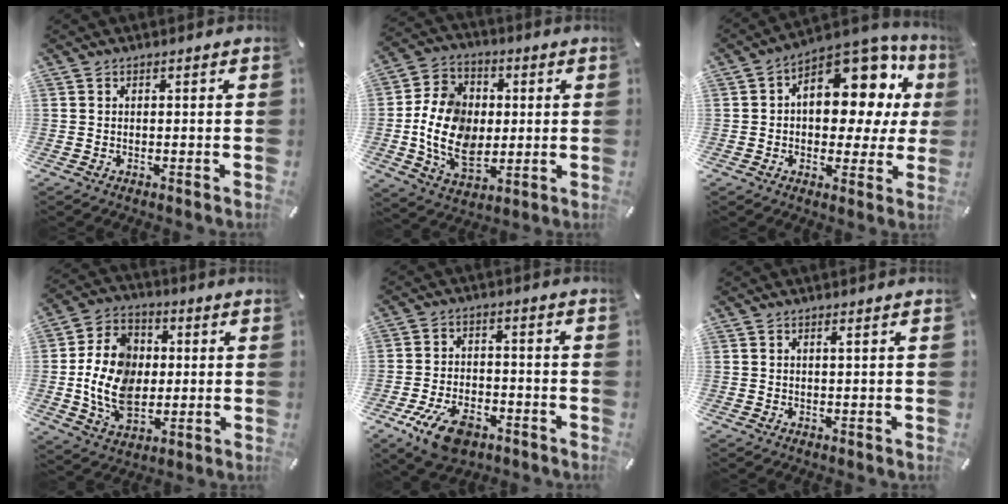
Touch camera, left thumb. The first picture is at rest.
{"total": 14.4, "force": [-0.8, 11.2, 9.1], "torque": [-0.197, 0.011, -0.011]}
{"total": 15.7, "force": [6.0, 9.6, 10.9], "torque": [-0.142, -0.053, 0.103]}
{"total": 15.4, "force": [-0.5, 11.7, 9.9], "torque": [-0.220, 0.012, -0.010]}
{"total": 10.2, "force": [-5.6, 5.8, 6.3], "torque": [-0.128, 0.025, -0.098]}
{"total": 0.8, "force": [0.3, 0.0, 0.8], "torque": [-0.013, 0.000, 0.004]}